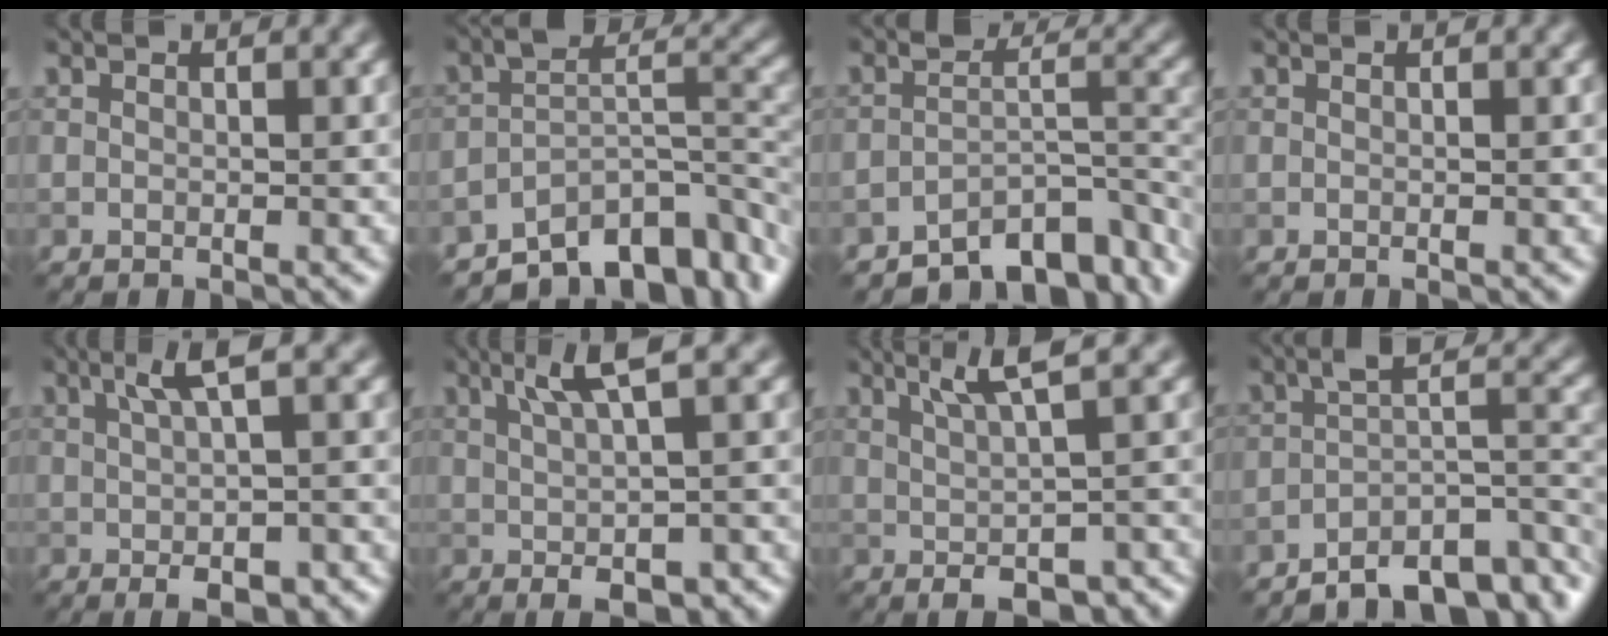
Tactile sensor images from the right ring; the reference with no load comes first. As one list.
[{"total": 9.1, "force": [-6.1, 4.0, 5.4], "torque": [-0.063, -0.011, -0.105]}, {"total": 7.5, "force": [-5.6, 3.2, 3.7], "torque": [-0.032, -0.013, -0.090]}, {"total": 0.0}, {"total": 5.3, "force": [0.7, 1.4, 5.0], "torque": [-0.071, 0.004, 0.013]}, {"total": 5.8, "force": [1.3, 1.5, 5.5], "torque": [-0.076, 0.002, 0.022]}, {"total": 5.8, "force": [1.6, 1.6, 5.4], "torque": [-0.068, 0.007, 0.032]}, {"total": 7.6, "force": [-5.2, 2.6, 5.0], "torque": [-0.054, 0.000, -0.082]}]